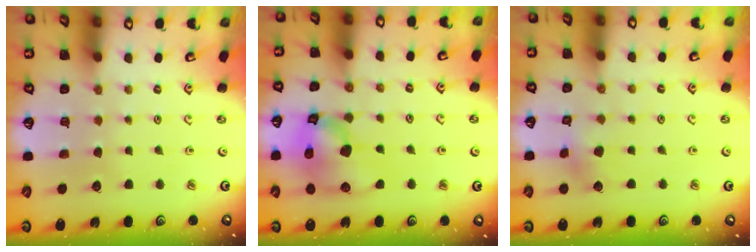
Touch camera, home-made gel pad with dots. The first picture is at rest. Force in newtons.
{"total": 17.5, "press": 17.3, "slide": 2.6}
{"total": 5.0, "press": 4.9, "slide": 0.8}